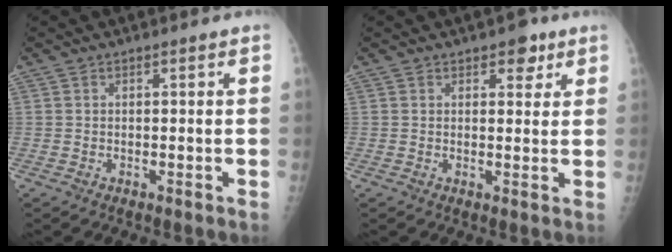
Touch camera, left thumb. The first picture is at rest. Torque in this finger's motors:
{"motor_torque": [0.46, 0.37, 0.23, -0.25, 0.03]}